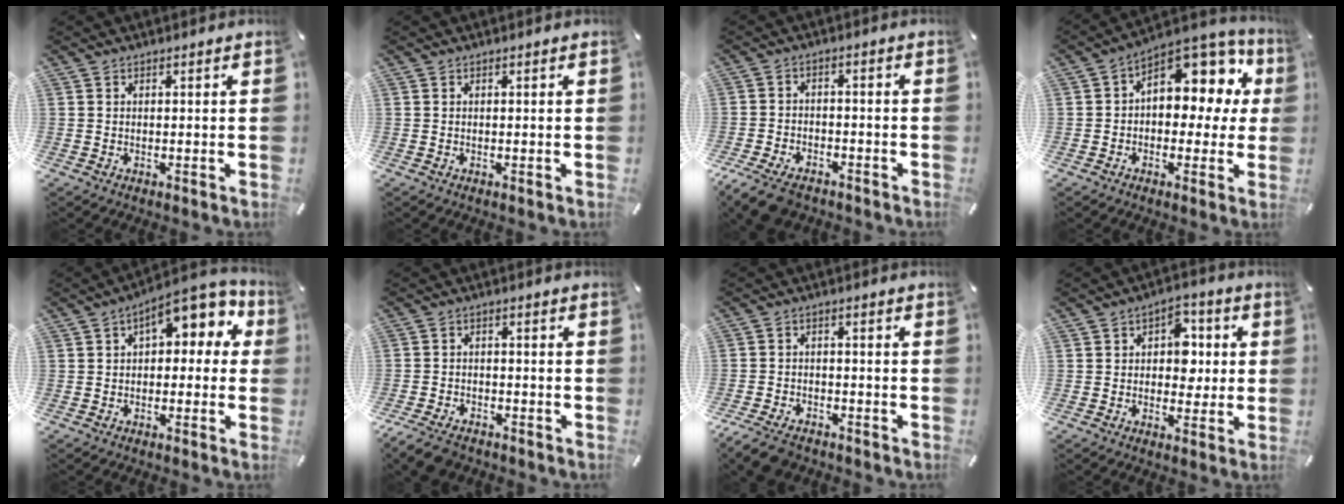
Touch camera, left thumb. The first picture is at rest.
{"total": 0.0}
{"total": 7.0, "force": [-5.2, 3.4, 3.1], "torque": [-0.066, 0.022, -0.099]}
{"total": 11.6, "force": [4.7, 7.6, 7.4], "torque": [-0.092, -0.045, 0.081]}
{"total": 9.8, "force": [4.1, 5.1, 7.2], "torque": [-0.106, -0.015, 0.066]}
{"total": 5.0, "force": [-4.1, 2.2, 1.8], "torque": [-0.046, 0.015, -0.081]}
{"total": 5.6, "force": [-4.6, 2.4, 2.1], "torque": [-0.047, 0.018, -0.090]}
{"total": 7.9, "force": [0.3, 5.9, 5.2], "torque": [-0.056, 0.001, 0.000]}